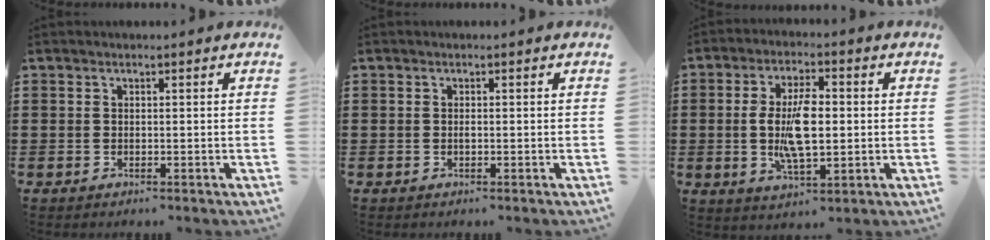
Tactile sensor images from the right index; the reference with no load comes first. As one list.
[{"total": 0.6, "force": [-0.1, 0.2, 0.5], "torque": [-0.012, -0.002, 0.000]}, {"total": 8.6, "force": [-0.2, 3.5, 7.9], "torque": [-0.170, -0.002, -0.010]}]